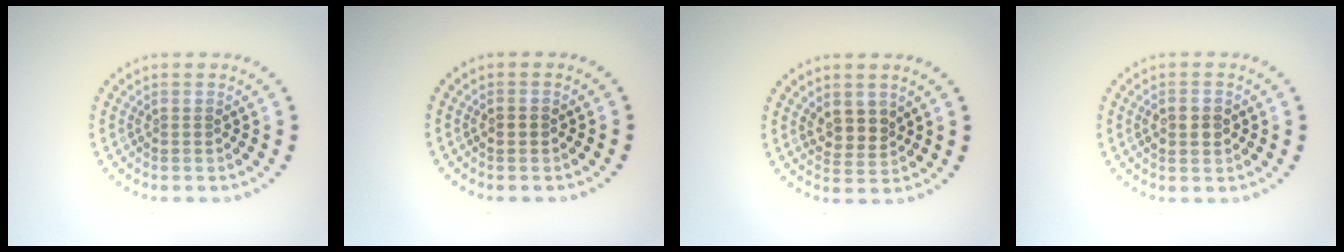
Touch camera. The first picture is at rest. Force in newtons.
{"total": 1.2, "press": 1.2, "slide": 0.1}
{"total": 2.3, "press": 2.2, "slide": 0.9}
{"total": 2.0, "press": 2.0, "slide": 0.1}